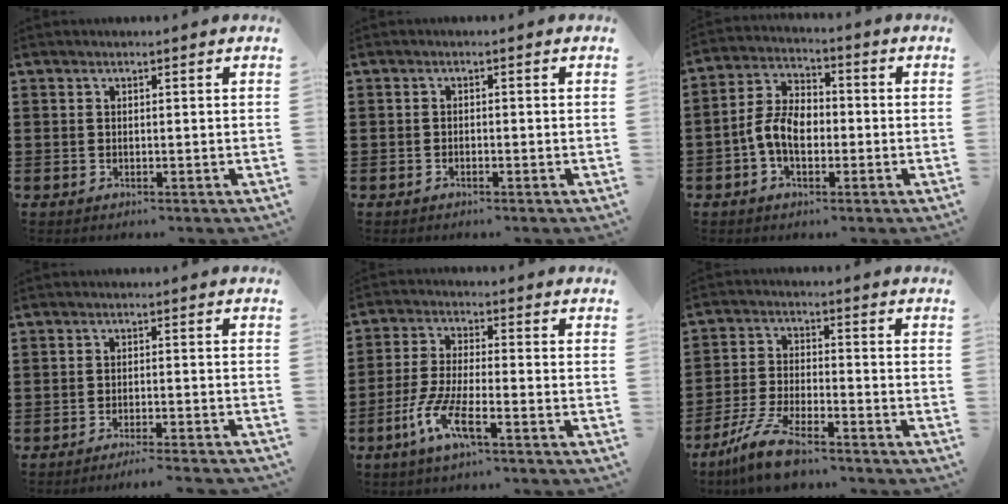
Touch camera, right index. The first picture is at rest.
{"total": 0.7, "force": [-0.7, 0.1, 0.2], "torque": [-0.006, -0.001, -0.014]}
{"total": 6.4, "force": [-1.6, 4.1, 4.8], "torque": [-0.113, 0.006, -0.035]}
{"total": 2.5, "force": [-2.3, -0.5, 0.7], "torque": [-0.012, 0.000, -0.047]}
{"total": 7.2, "force": [-4.2, 0.9, 5.8], "torque": [-0.134, -0.013, -0.083]}
{"total": 7.4, "force": [-6.1, 1.1, 4.1], "torque": [-0.094, -0.001, -0.119]}